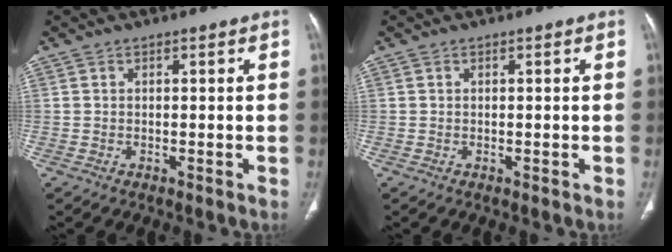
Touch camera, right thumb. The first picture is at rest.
{"total": 0.0}